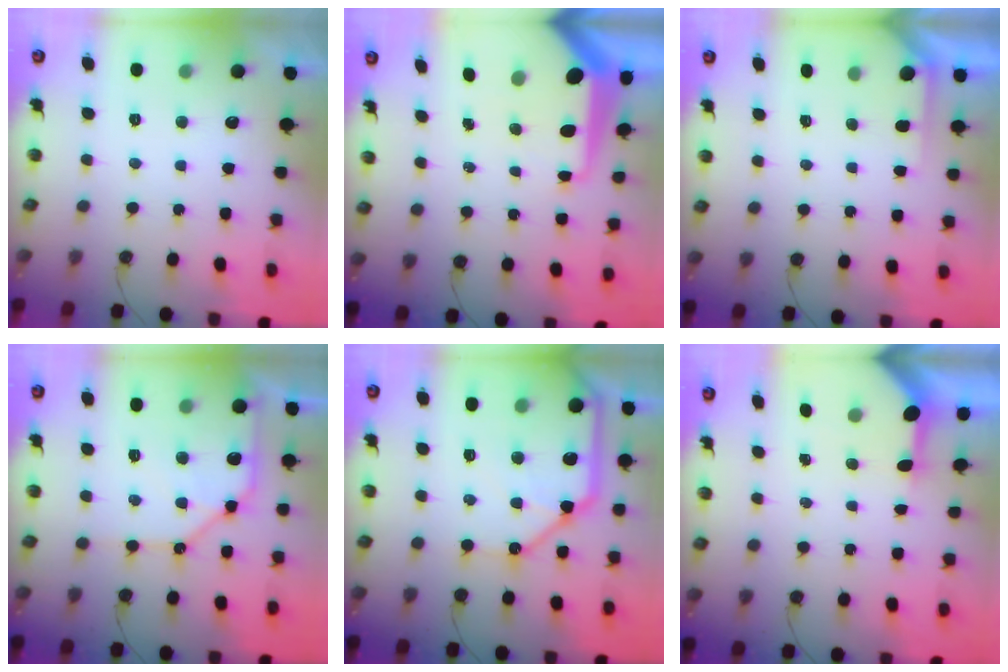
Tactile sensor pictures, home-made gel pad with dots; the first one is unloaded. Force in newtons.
{"total": 13.1, "press": 13.1, "slide": 1.2}
{"total": 2.4, "press": 2.4, "slide": 0.2}
{"total": 12.2, "press": 12.1, "slide": 1.7}
{"total": 21.1, "press": 20.9, "slide": 2.9}
{"total": 3.4, "press": 3.3, "slide": 0.4}